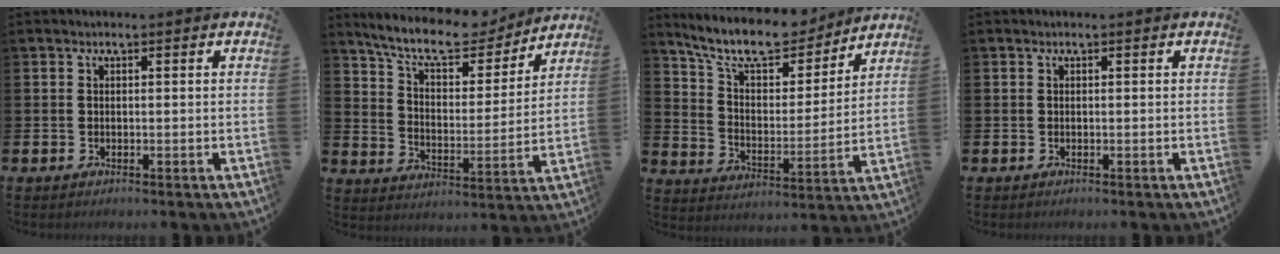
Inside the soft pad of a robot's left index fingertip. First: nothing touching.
{"total": 10.2, "force": [9.1, 2.7, 3.8], "torque": [-0.101, -0.057, 0.159]}
{"total": 11.0, "force": [9.8, 3.2, 4.0], "torque": [-0.110, -0.063, 0.172]}
{"total": 0.0}